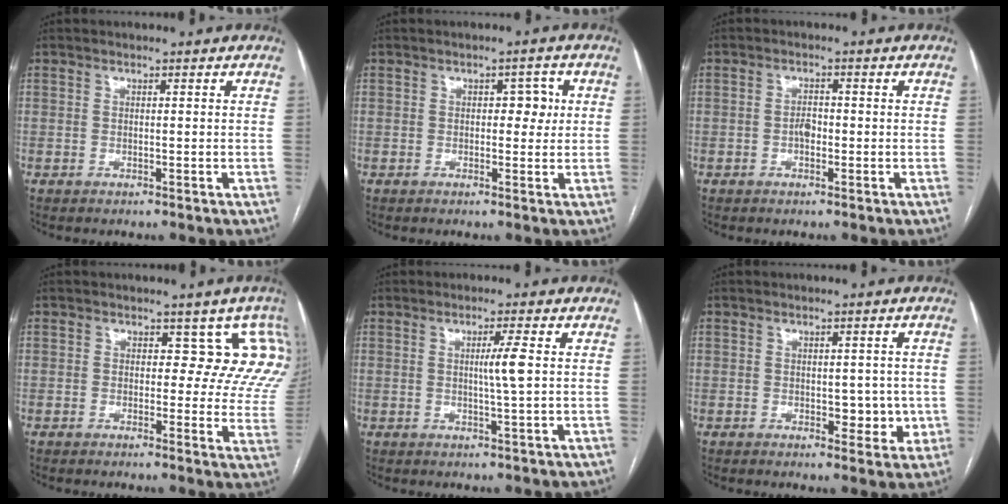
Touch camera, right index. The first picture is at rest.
{"total": 3.1, "force": [0.5, 1.8, 2.5], "torque": [-0.025, 0.013, 0.004]}
{"total": 1.9, "force": [-0.5, 1.0, 1.5], "torque": [-0.022, 0.005, -0.010]}
{"total": 8.3, "force": [5.2, 4.5, 4.7], "torque": [-0.026, -0.001, 0.026]}
{"total": 3.4, "force": [0.4, -0.6, 3.3], "torque": [-0.059, -0.005, 0.006]}
{"total": 4.3, "force": [-0.4, 2.6, 3.4], "torque": [-0.034, 0.004, 0.004]}